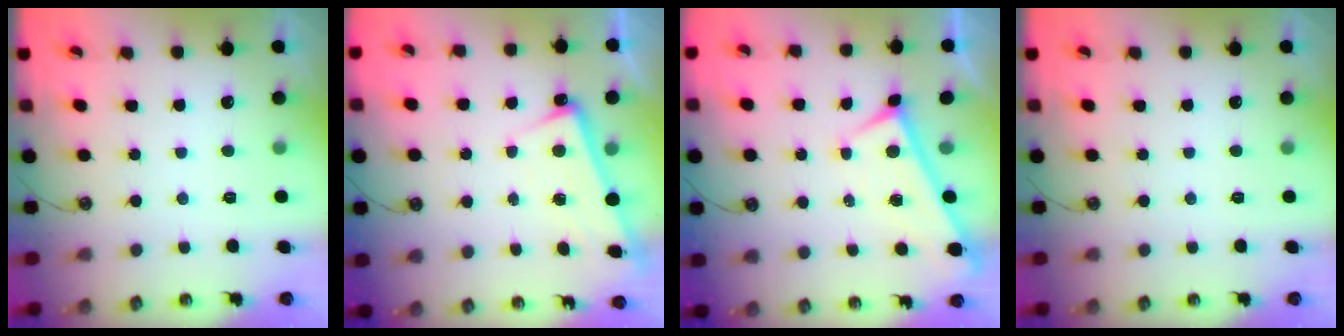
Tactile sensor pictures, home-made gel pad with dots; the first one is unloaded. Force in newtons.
{"total": 4.7, "press": 4.7, "slide": 0.3}
{"total": 0.0}
{"total": 0.0}